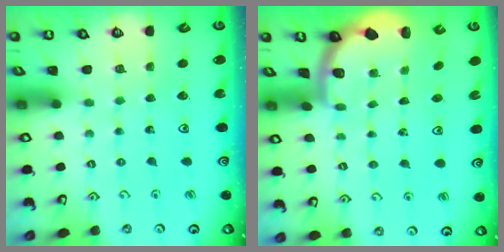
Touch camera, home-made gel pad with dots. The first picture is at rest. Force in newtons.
{"total": 1.7, "press": 1.7, "slide": 0.3}